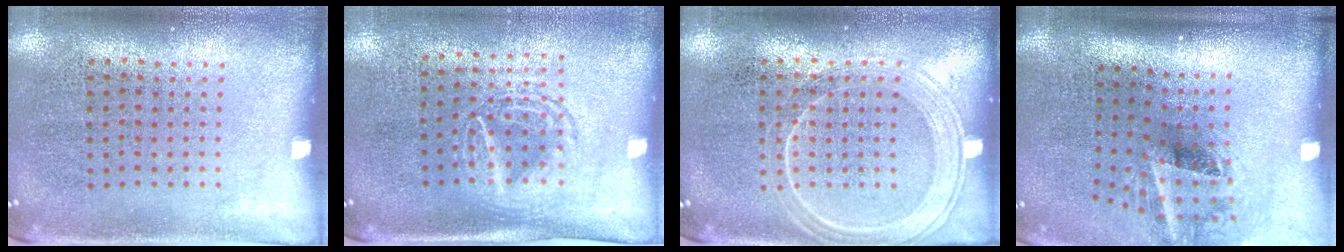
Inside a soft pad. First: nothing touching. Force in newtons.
{"total": 1.5, "press": 1.3, "slide": 0.7}
{"total": 2.6, "press": 2.5, "slide": 0.6}
{"total": 2.0, "press": 1.2, "slide": 1.6}